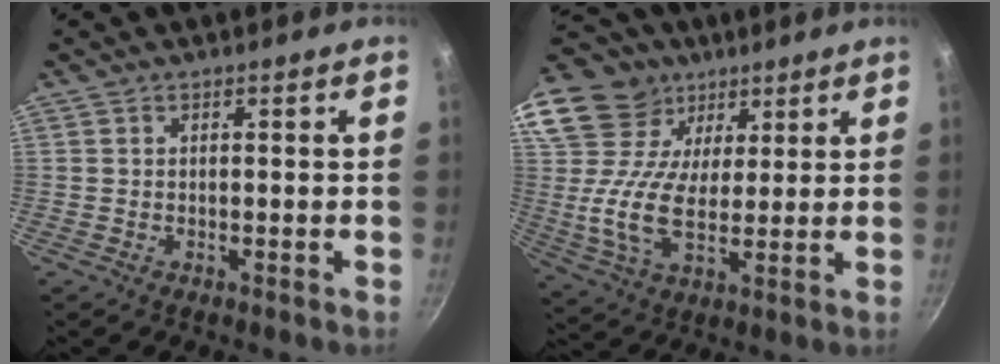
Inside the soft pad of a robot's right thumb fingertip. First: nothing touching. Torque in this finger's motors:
{"motor_torque": [-1.39, 2.47, 2.08, 0.68, 0.54]}